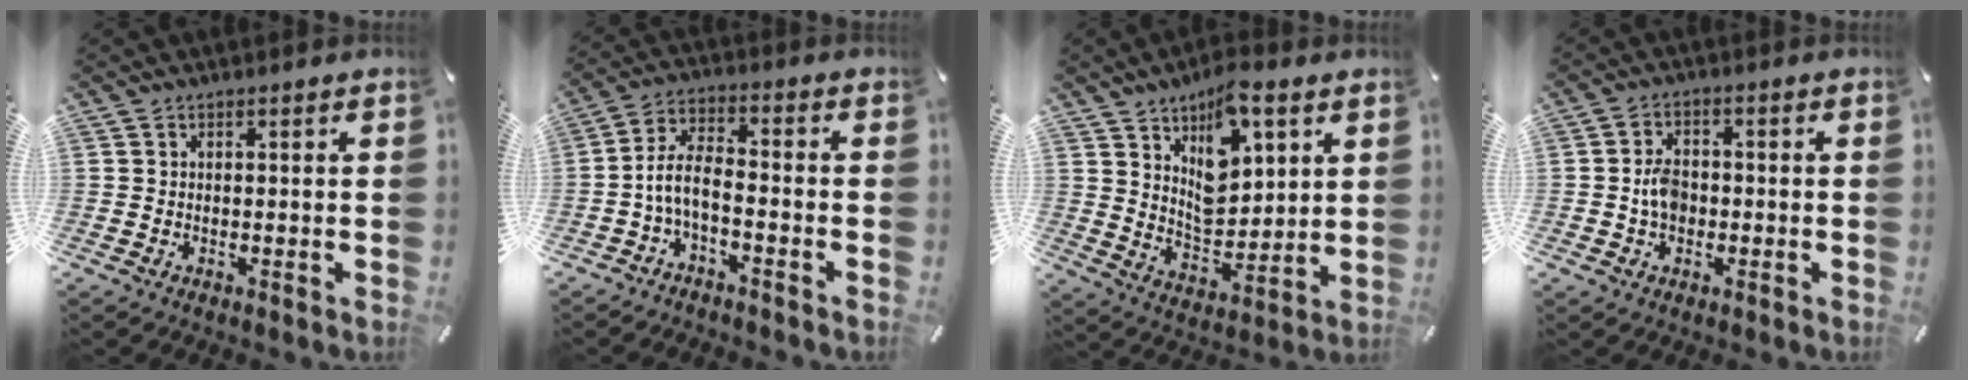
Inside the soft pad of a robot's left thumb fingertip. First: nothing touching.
{"total": 6.6, "force": [-3.1, 2.8, 5.2], "torque": [-0.114, 0.004, -0.061]}
{"total": 12.3, "force": [7.3, 7.1, 7.0], "torque": [-0.111, -0.039, 0.134]}
{"total": 5.1, "force": [-0.8, 3.6, 3.4], "torque": [-0.069, 0.009, -0.017]}